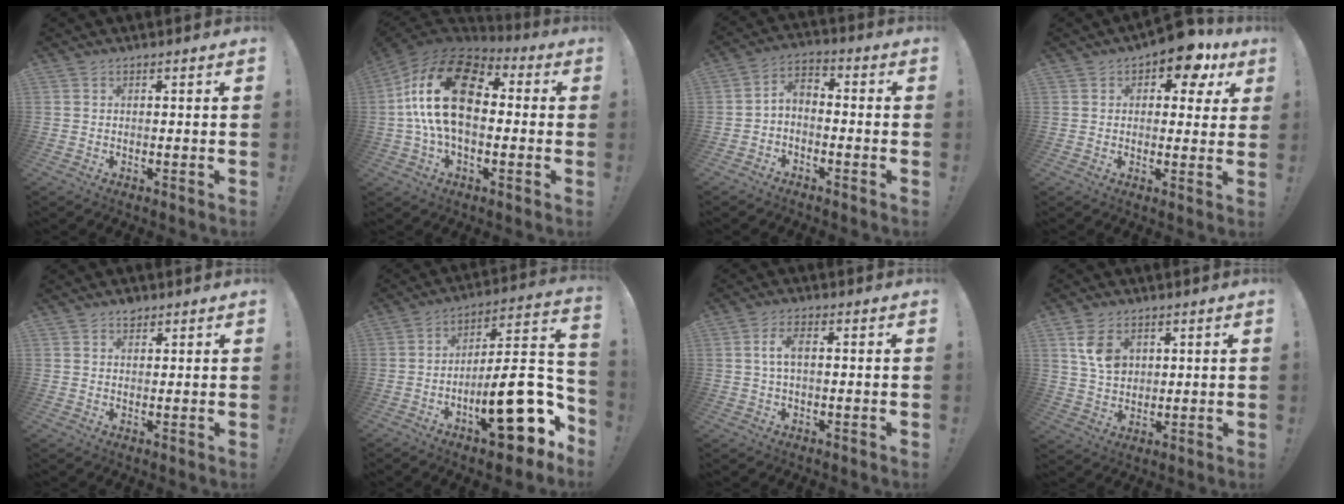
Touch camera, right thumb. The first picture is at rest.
{"total": 22.1, "force": [2.5, 12.6, 17.9], "torque": [-0.336, 0.008, 0.042]}
{"total": 4.1, "force": [-3.1, 2.0, 1.9], "torque": [-0.045, 0.006, -0.058]}
{"total": 9.2, "force": [5.7, 4.9, 5.3], "torque": [-0.063, -0.038, 0.099]}
{"total": 2.4, "force": [1.8, 1.6, 0.5], "torque": [0.006, -0.011, 0.030]}
{"total": 22.7, "force": [-8.7, 7.2, 19.7], "torque": [-0.273, 0.044, -0.132]}
{"total": 4.8, "force": [0.6, 1.9, 4.4], "torque": [-0.081, 0.004, 0.008]}
{"total": 8.5, "force": [3.4, 6.1, 4.9], "torque": [-0.068, -0.006, 0.067]}